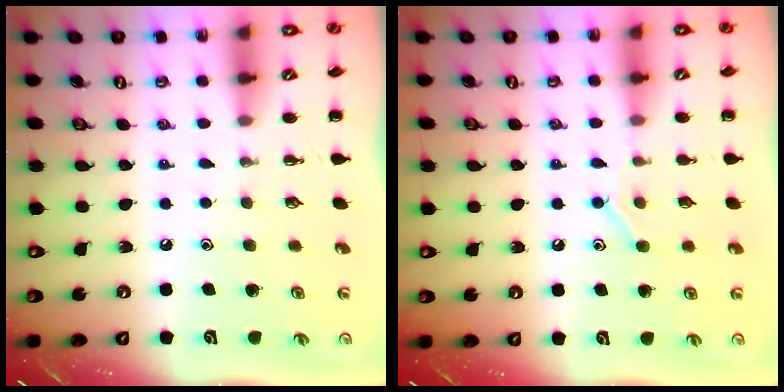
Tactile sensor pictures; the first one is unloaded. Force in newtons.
{"total": 8.0, "press": 7.8, "slide": 1.7}